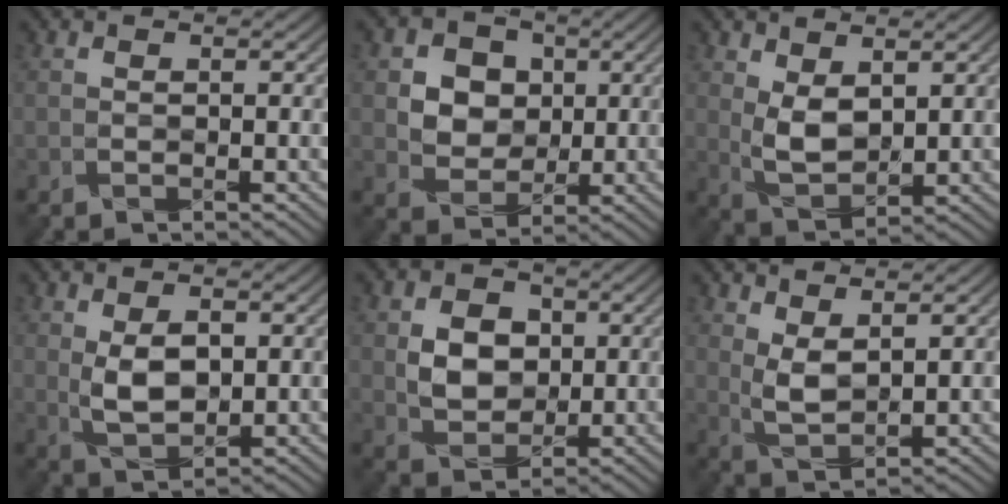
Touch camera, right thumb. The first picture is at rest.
{"total": 6.5, "force": [1.8, 5.8, 2.5], "torque": [-0.080, -0.002, 0.032]}
{"total": 4.5, "force": [1.6, 2.6, 3.3], "torque": [-0.079, -0.009, 0.041]}
{"total": 4.9, "force": [0.6, 2.9, 3.9], "torque": [-0.079, -0.009, 0.020]}
{"total": 5.5, "force": [0.7, 4.6, 3.0], "torque": [-0.062, -0.004, 0.012]}
{"total": 3.7, "force": [1.9, 1.5, 2.7], "torque": [-0.068, -0.008, 0.046]}